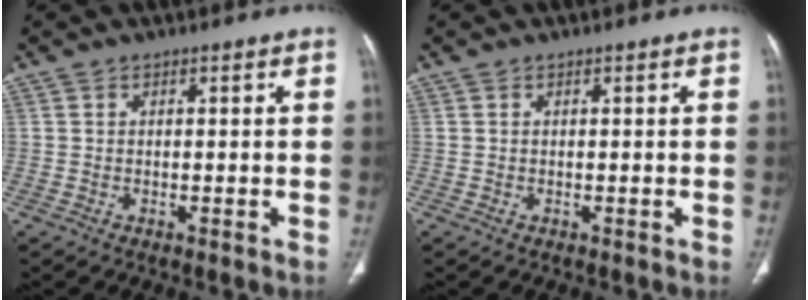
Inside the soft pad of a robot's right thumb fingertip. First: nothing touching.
{"total": 0.0}